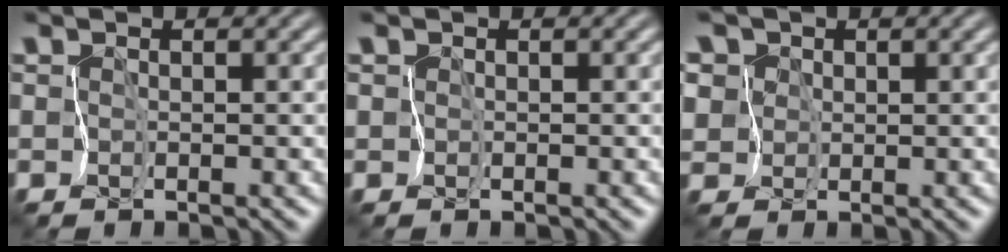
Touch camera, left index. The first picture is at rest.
{"total": 0.9, "force": [0.5, 0.7, 0.2], "torque": [0.003, 0.008, 0.000]}
{"total": 7.3, "force": [3.7, 5.5, 3.1], "torque": [-0.073, 0.025, 0.034]}